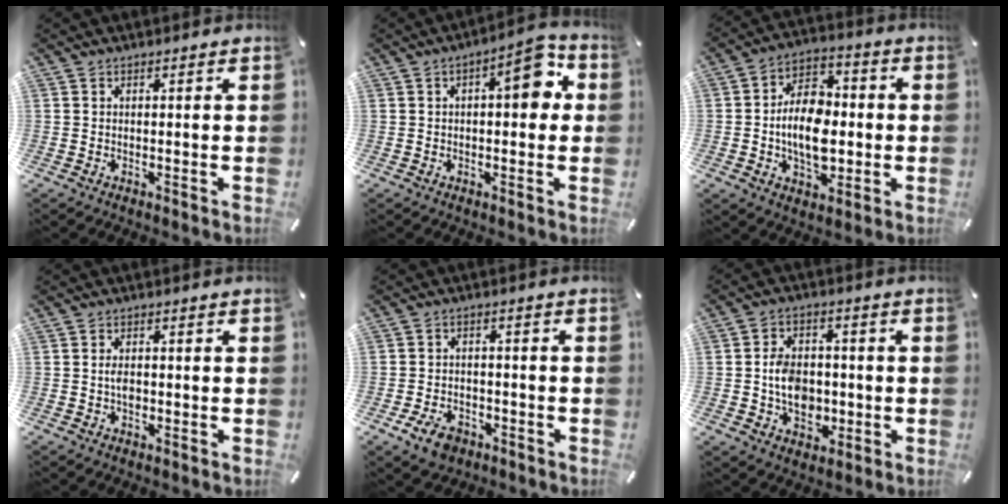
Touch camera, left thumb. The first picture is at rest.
{"total": 9.2, "force": [2.0, 3.8, 8.1], "torque": [-0.099, -0.007, 0.022]}
{"total": 12.9, "force": [-1.8, 9.0, 9.1], "torque": [-0.165, 0.011, -0.030]}
{"total": 2.4, "force": [-0.4, 1.5, 1.8], "torque": [-0.035, 0.003, -0.007]}
{"total": 6.0, "force": [-3.4, 3.9, 2.9], "torque": [-0.061, 0.018, -0.064]}
{"total": 9.6, "force": [-1.4, 7.6, 5.7], "torque": [-0.113, 0.011, -0.023]}